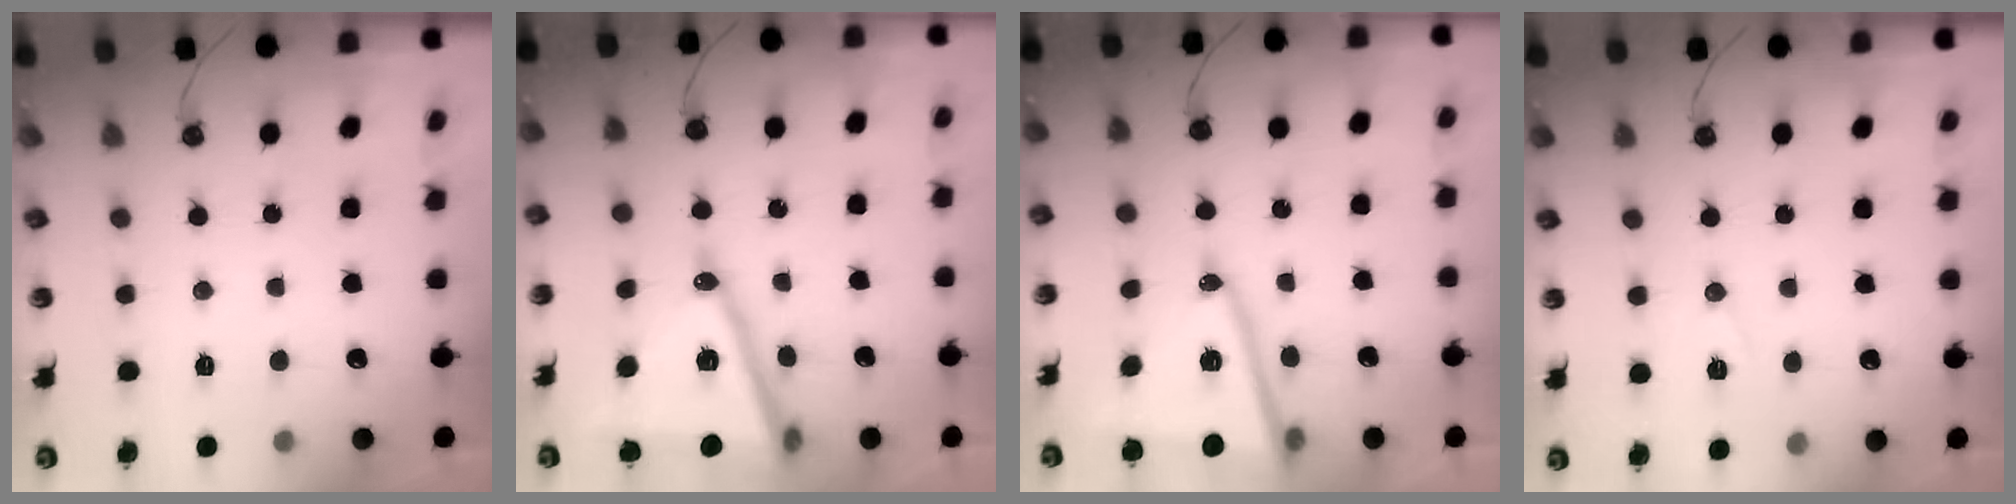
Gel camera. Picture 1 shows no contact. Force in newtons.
{"total": 19.6, "press": 19.2, "slide": 3.8}
{"total": 16.2, "press": 16.1, "slide": 1.8}
{"total": 6.3, "press": 4.9, "slide": 4.0}